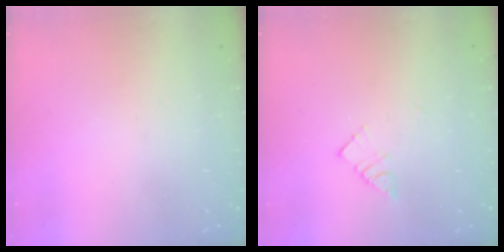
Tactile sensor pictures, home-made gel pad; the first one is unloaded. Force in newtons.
{"total": 4.6, "press": 4.6, "slide": 0.2}